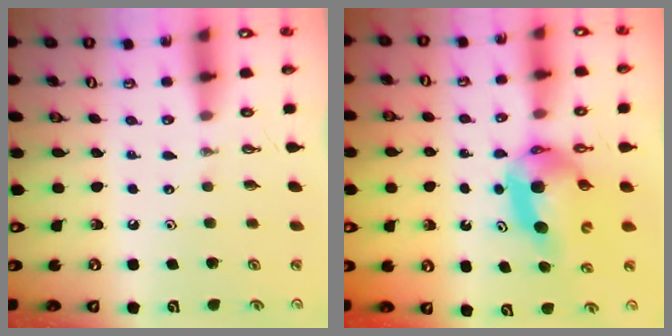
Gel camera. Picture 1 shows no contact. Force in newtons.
{"total": 8.0, "press": 8.0, "slide": 0.5}